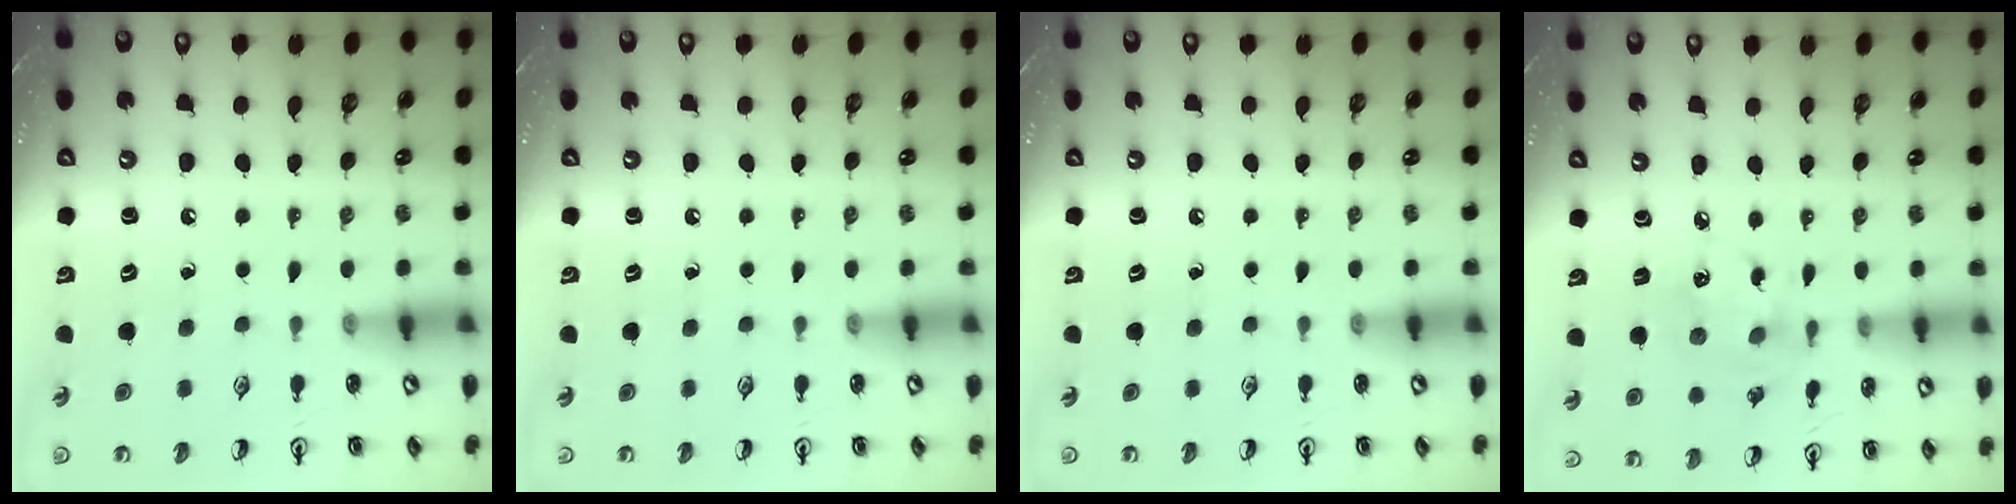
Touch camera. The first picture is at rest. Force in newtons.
{"total": 0.0}
{"total": 0.0}
{"total": 8.5, "press": 8.5, "slide": 0.6}